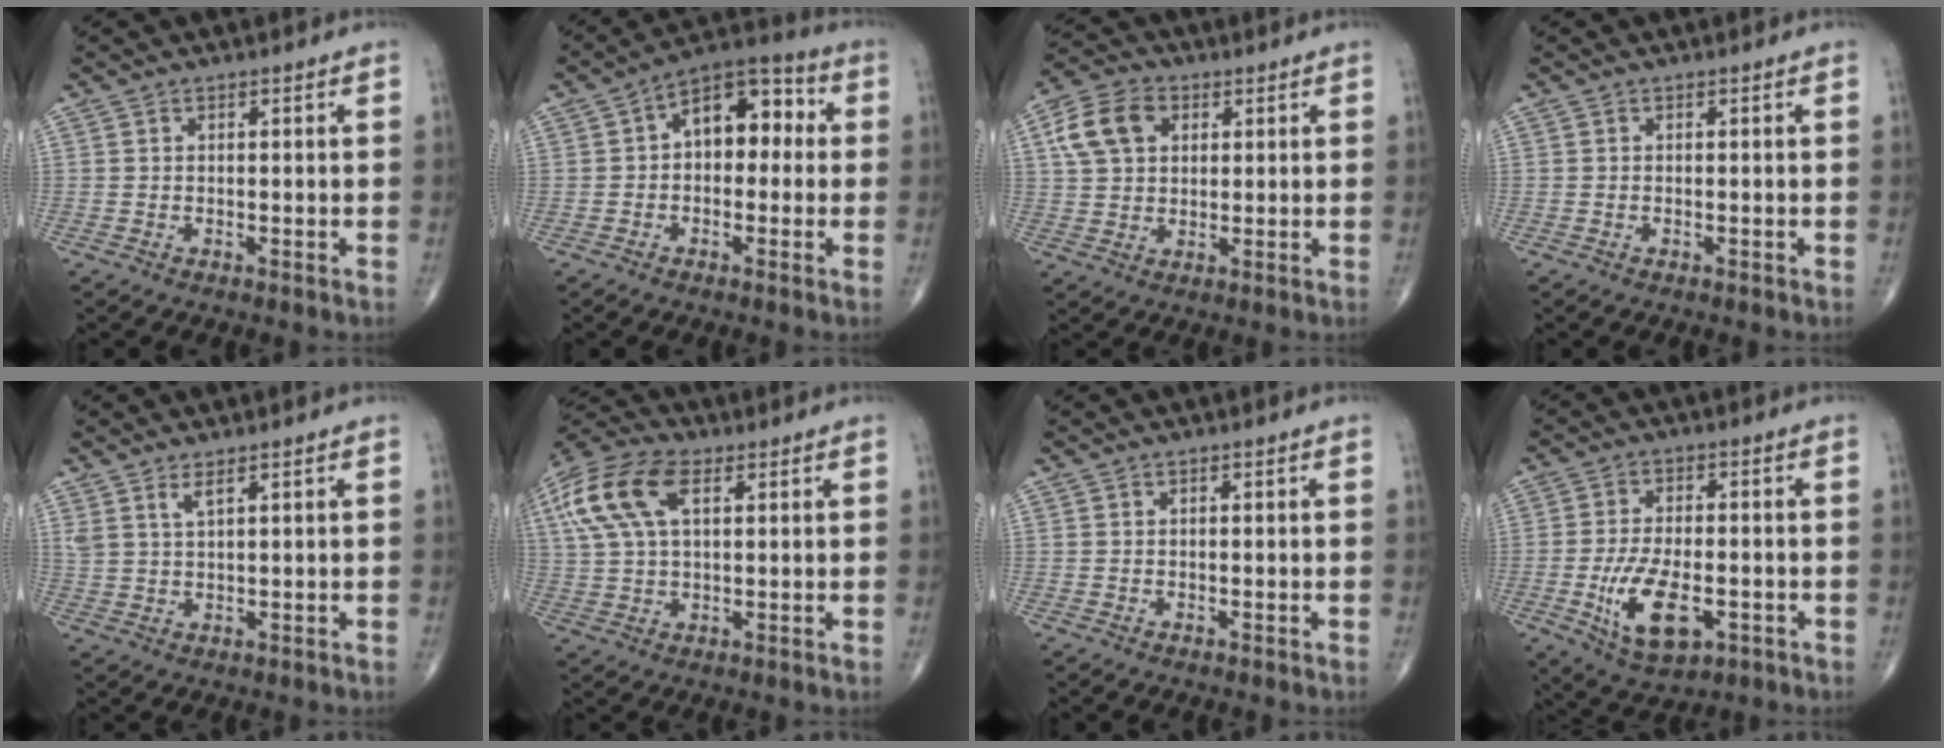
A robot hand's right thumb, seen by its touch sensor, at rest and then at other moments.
{"total": 11.1, "force": [1.1, 6.8, 8.6], "torque": [-0.092, 0.038, 0.001]}
{"total": 9.9, "force": [3.2, 7.0, 6.2], "torque": [-0.106, 0.008, 0.054]}
{"total": 0.0}
{"total": 2.7, "force": [1.8, 0.6, 2.0], "torque": [-0.042, -0.011, 0.042]}
{"total": 14.4, "force": [5.0, 7.5, 11.2], "torque": [-0.240, 0.017, 0.090]}
{"total": 0.0}
{"total": 11.6, "force": [-3.4, 5.8, 9.5], "torque": [-0.168, 0.000, -0.049]}